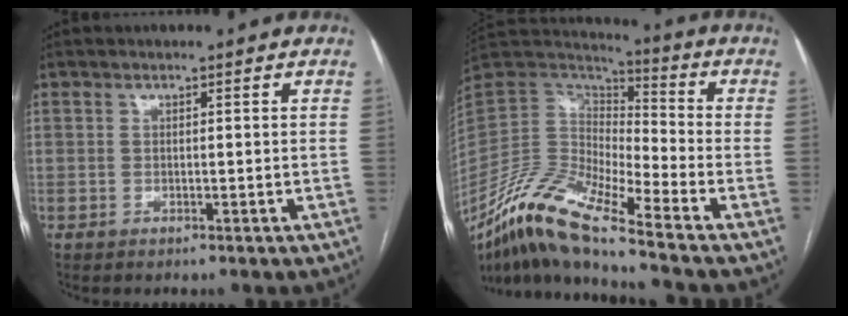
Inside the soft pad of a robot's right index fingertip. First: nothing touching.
{"total": 15.5, "force": [-11.2, 1.5, 10.6], "torque": [-0.216, -0.002, -0.215]}